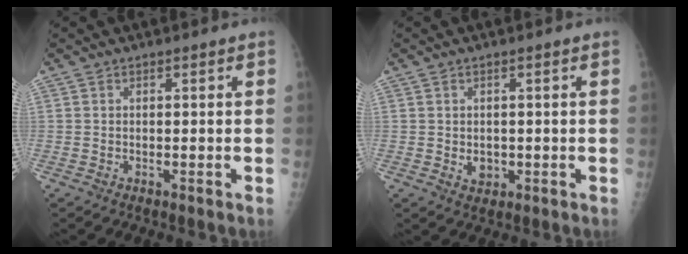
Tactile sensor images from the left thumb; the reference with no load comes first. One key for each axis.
{"total": 2.4, "fx": -0.2, "fy": 1.9, "fz": 1.4, "tx": -0.012, "ty": -0.001, "tz": 0.004}